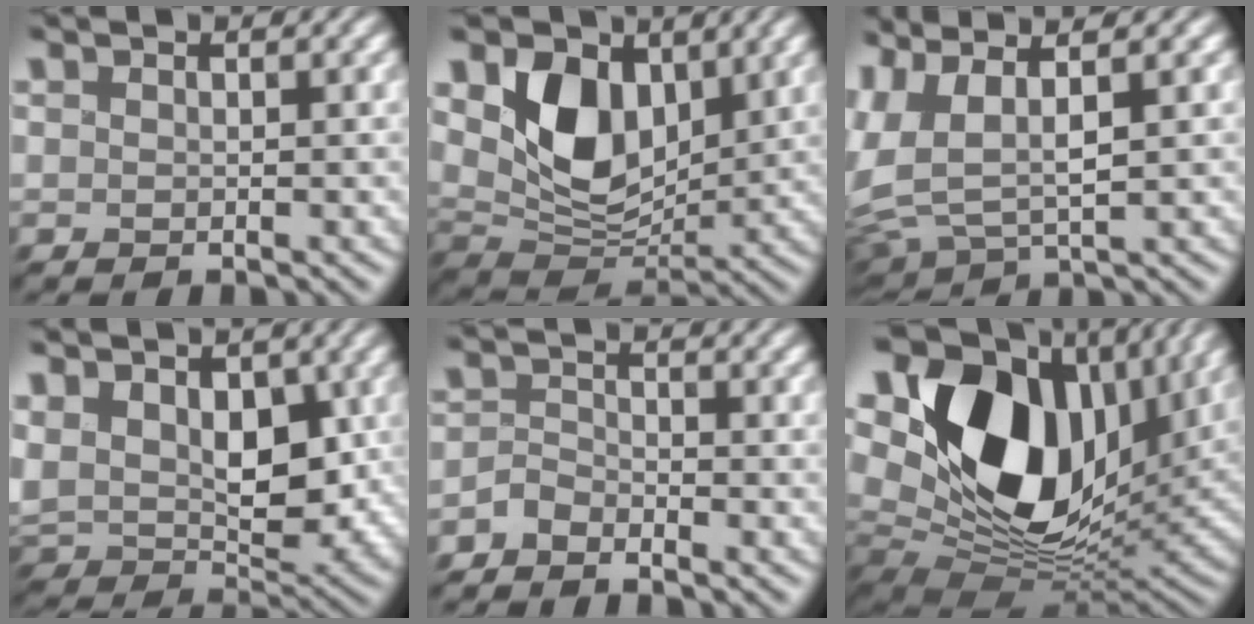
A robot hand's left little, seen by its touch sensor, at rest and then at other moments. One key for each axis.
{"total": 7.8, "fx": 2.3, "fy": 5.3, "fz": 5.3, "tx": -0.105, "ty": -0.016, "tz": 0.034}
{"total": 6.5, "fx": 1.1, "fy": 2.7, "fz": 5.8, "tx": -0.149, "ty": 0.006, "tz": 0.018}
{"total": 9.4, "fx": 1.4, "fy": 6.5, "fz": 6.7, "tx": -0.146, "ty": -0.015, "tz": 0.028}
{"total": 2.1, "fx": -2.0, "fy": 0.5, "fz": 0.3, "tx": -0.002, "ty": 0.007, "tz": -0.048}
{"total": 19.1, "fx": 5.6, "fy": 12.6, "fz": 13.2, "tx": -0.249, "ty": 0.009, "tz": 0.095}